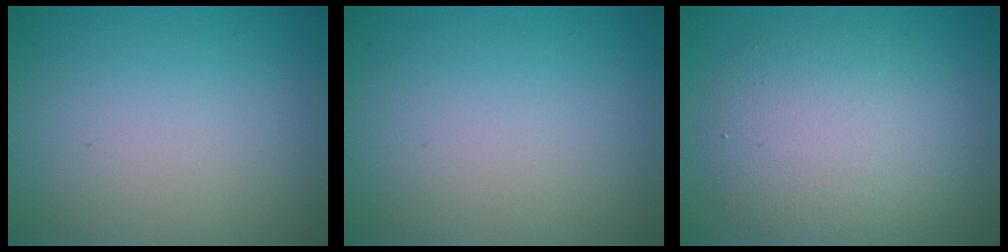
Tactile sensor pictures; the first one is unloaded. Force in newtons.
{"total": 0.0}
{"total": 6.5, "press": 6.5, "slide": 0.5}